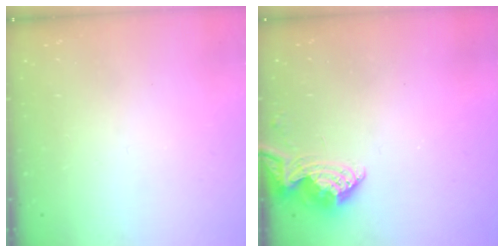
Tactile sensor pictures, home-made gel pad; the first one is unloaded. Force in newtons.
{"total": 6.9, "press": 6.9, "slide": 0.2}